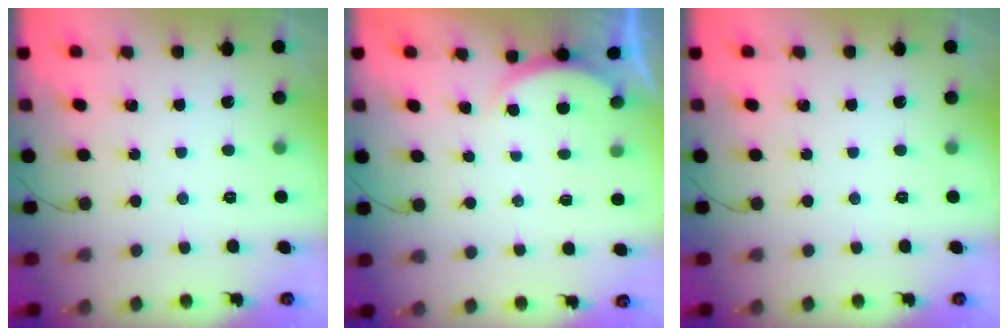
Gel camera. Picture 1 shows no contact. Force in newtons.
{"total": 2.4, "press": 2.4, "slide": 0.6}
{"total": 0.0}